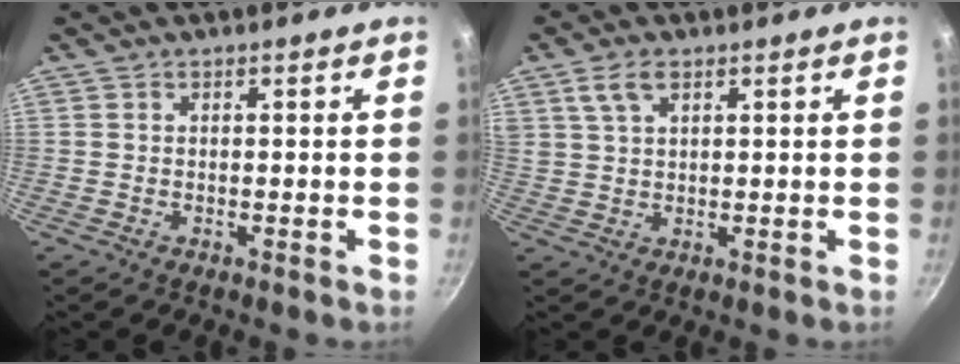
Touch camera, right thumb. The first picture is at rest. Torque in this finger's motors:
{"motor_torque": [0.53, 1.50, 0.64, 0.44, 0.07]}